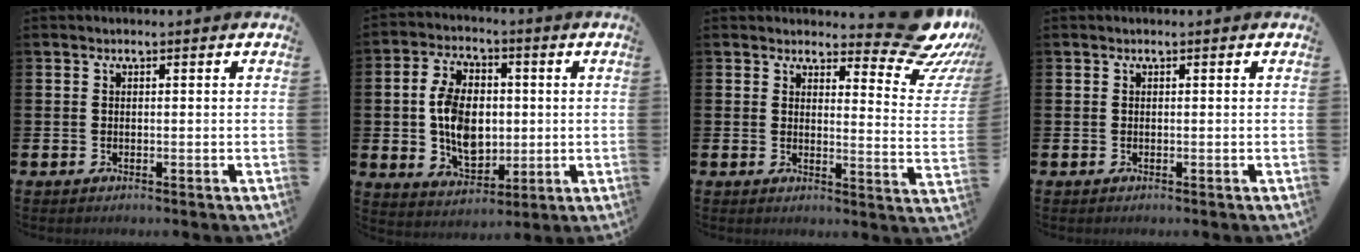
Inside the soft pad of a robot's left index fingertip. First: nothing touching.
{"total": 8.6, "force": [0.4, 5.9, 6.2], "torque": [-0.128, 0.017, 0.005]}
{"total": 8.7, "force": [7.0, 2.9, 4.3], "torque": [-0.050, -0.057, 0.117]}
{"total": 0.0}